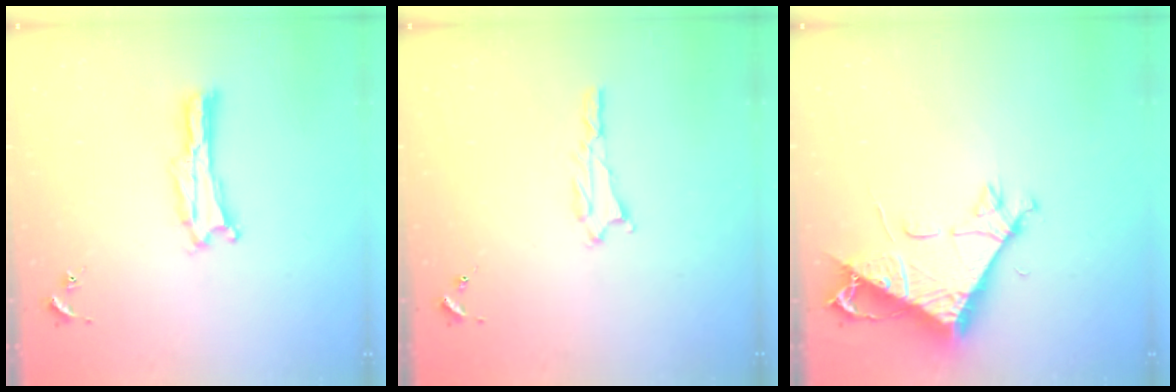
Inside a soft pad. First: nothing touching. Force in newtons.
{"total": 1.8, "press": 1.8, "slide": 0.2}
{"total": 8.0, "press": 8.0, "slide": 0.7}